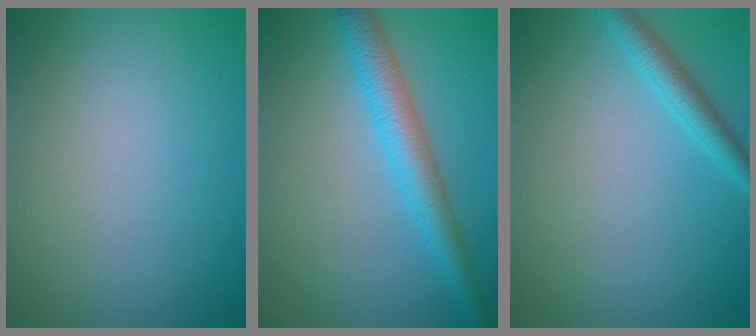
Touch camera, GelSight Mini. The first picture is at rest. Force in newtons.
{"total": 4.4, "press": 4.4, "slide": 0.1}
{"total": 2.4, "press": 2.4, "slide": 0.2}